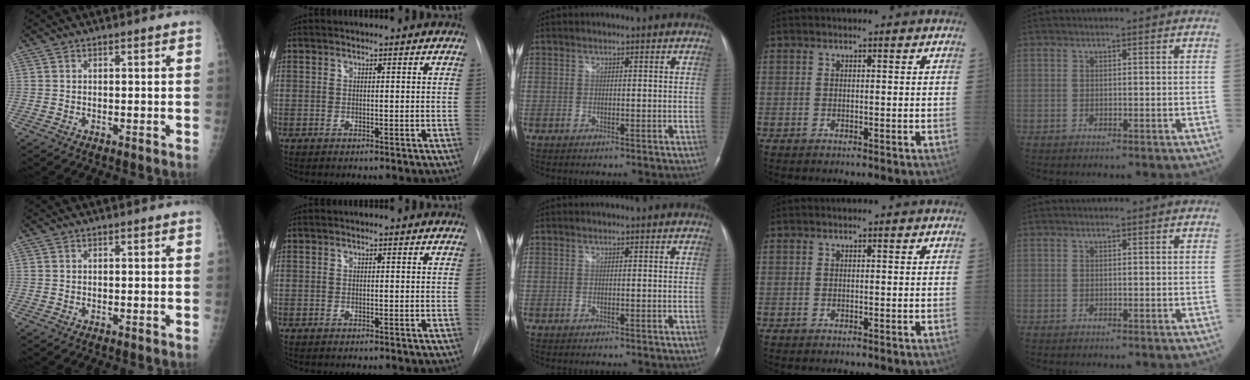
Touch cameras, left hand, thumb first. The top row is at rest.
{}